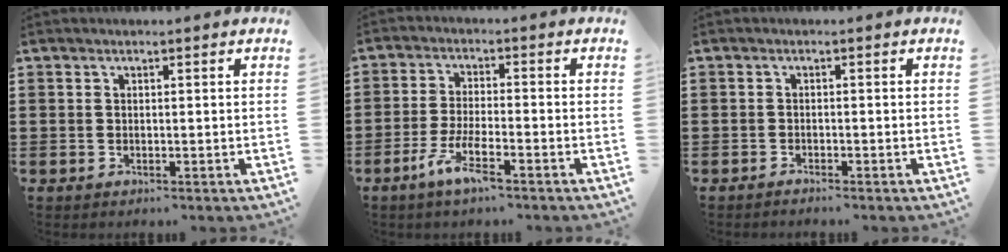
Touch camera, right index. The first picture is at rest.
{"total": 5.6, "force": [-3.6, 0.3, 4.3], "torque": [-0.097, -0.014, -0.068]}
{"total": 0.9, "force": [-0.9, -0.1, 0.0], "torque": [0.000, 0.000, -0.018]}